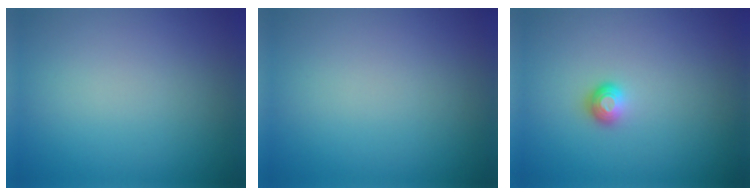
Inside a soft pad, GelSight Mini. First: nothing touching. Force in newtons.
{"total": 0.0}
{"total": 1.0, "press": 0.9, "slide": 0.4}